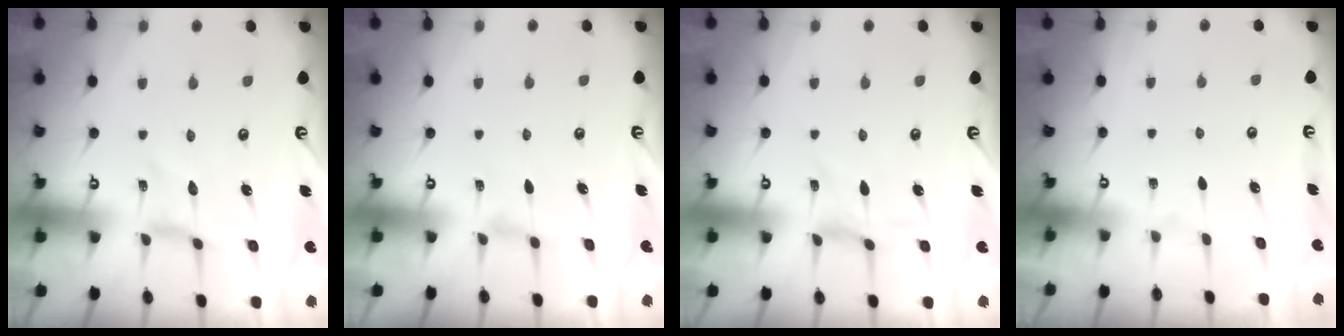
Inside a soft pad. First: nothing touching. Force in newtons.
{"total": 1.4, "press": 1.3, "slide": 0.4}
{"total": 1.5, "press": 1.5, "slide": 0.3}
{"total": 0.0}